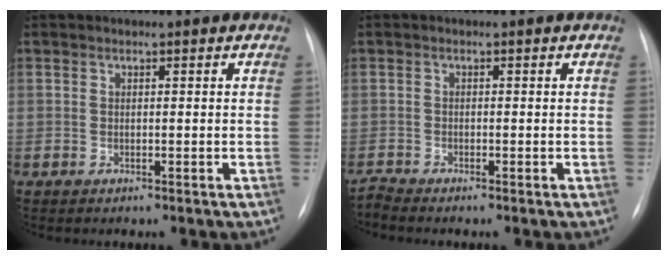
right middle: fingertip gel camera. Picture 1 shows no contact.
{"total": 1.2, "force": [-1.1, -0.4, -0.1], "torque": [-0.002, -0.009, -0.023]}